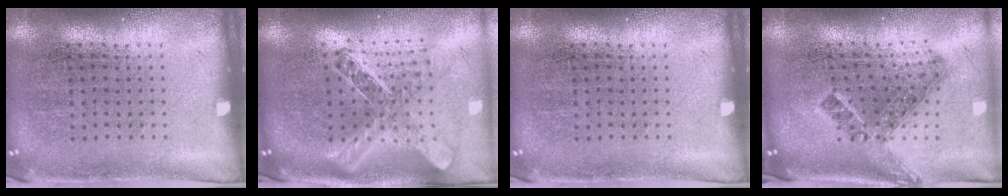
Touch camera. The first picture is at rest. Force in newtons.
{"total": 2.6, "press": 1.9, "slide": 1.8}
{"total": 0.0}
{"total": 1.5, "press": 1.1, "slide": 1.0}